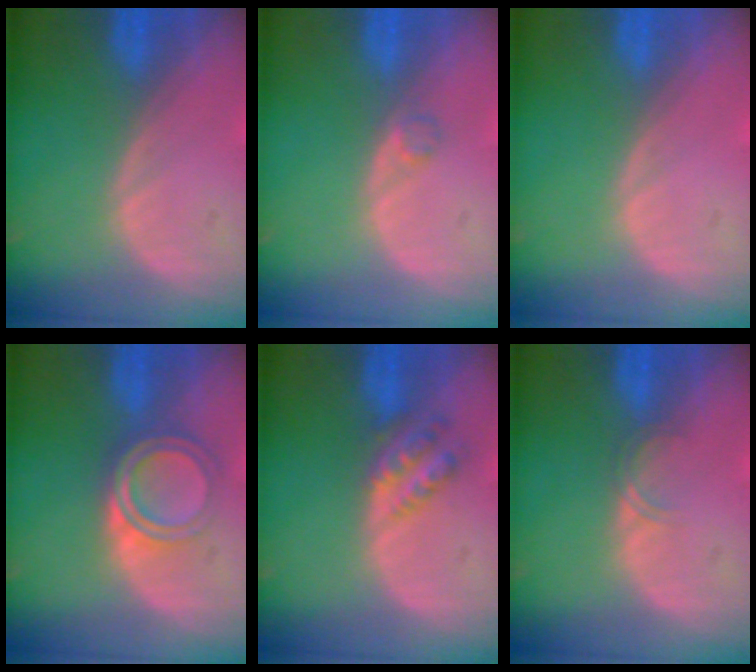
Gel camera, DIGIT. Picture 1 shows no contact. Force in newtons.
{"total": 1.2, "press": 1.2, "slide": 0.1}
{"total": 0.0}
{"total": 5.3, "press": 5.0, "slide": 1.8}
{"total": 4.5, "press": 4.0, "slide": 2.0}
{"total": 1.4, "press": 1.4, "slide": 0.2}